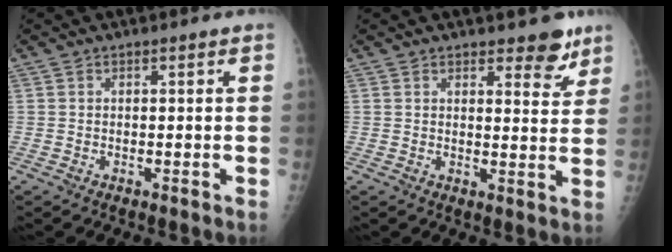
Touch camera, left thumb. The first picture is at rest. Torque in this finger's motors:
{"motor_torque": [-0.05, 0.07, 0.13, 0.09, 0.02]}